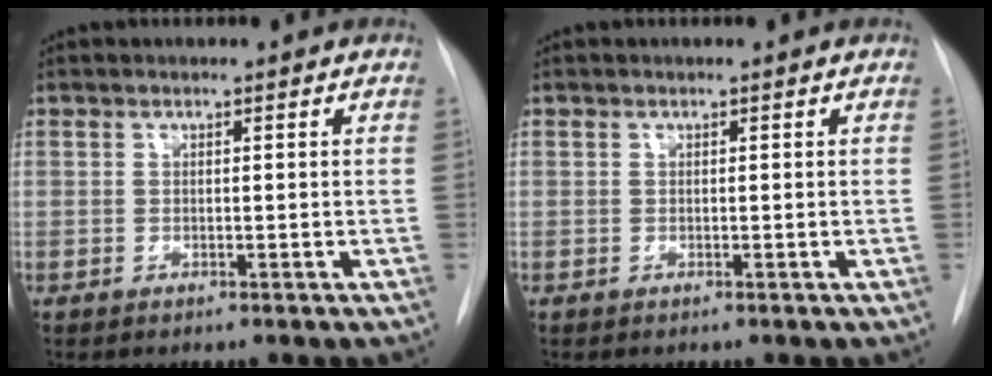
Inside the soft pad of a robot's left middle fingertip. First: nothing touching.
{"total": 0.0}